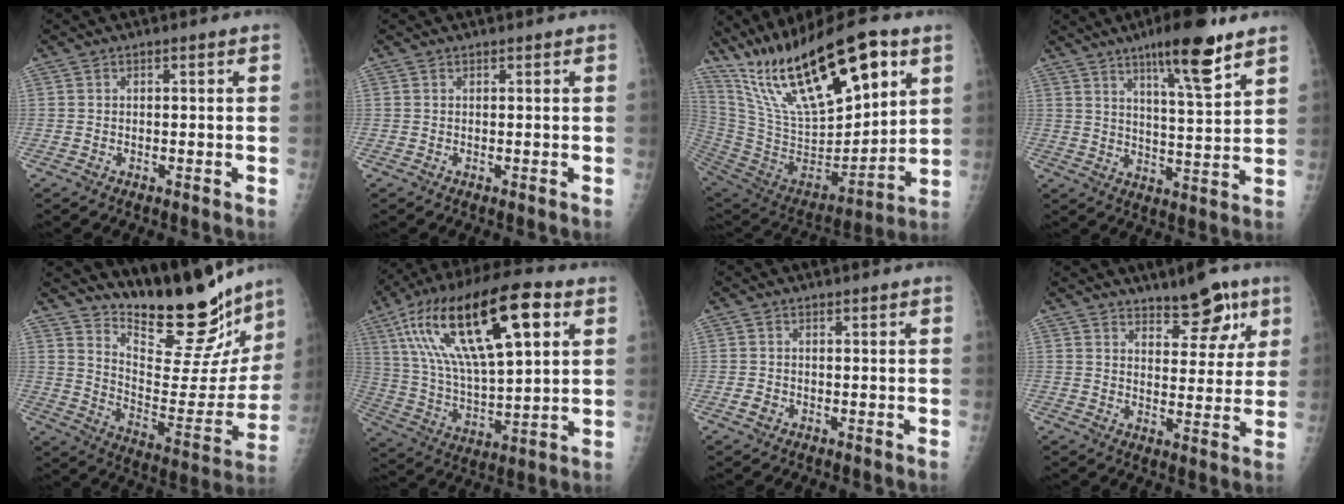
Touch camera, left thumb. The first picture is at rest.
{"total": 0.0}
{"total": 28.9, "force": [16.2, 10.6, 21.5], "torque": [-0.350, -0.044, 0.298]}
{"total": 12.6, "force": [8.1, 1.9, 9.4], "torque": [-0.139, -0.049, 0.127]}
{"total": 23.9, "force": [20.4, 6.6, 10.5], "torque": [-0.115, -0.143, 0.297]}
{"total": 26.7, "force": [10.8, 10.1, 22.2], "torque": [-0.389, -0.002, 0.190]}
{"total": 1.2, "force": [-0.2, 1.0, 0.5], "torque": [-0.005, 0.001, -0.002]}
{"total": 9.1, "force": [6.2, 3.9, 5.4], "torque": [-0.042, -0.037, 0.090]}